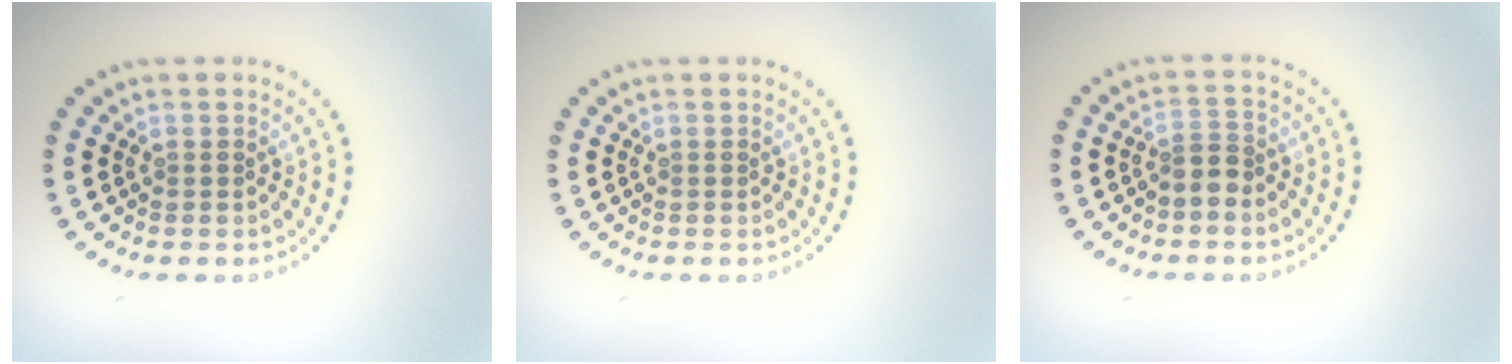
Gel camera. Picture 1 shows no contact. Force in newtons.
{"total": 0.0}
{"total": 2.1, "press": 1.7, "slide": 1.2}